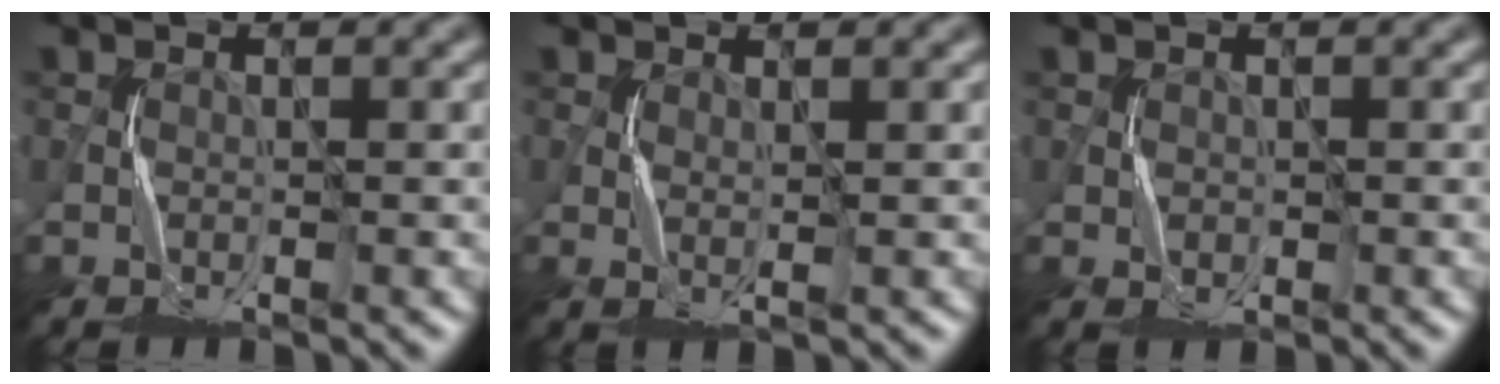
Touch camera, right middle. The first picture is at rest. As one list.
[{"total": 0.9, "force": [0.6, 0.1, 0.7], "torque": [-0.015, 0.000, 0.013]}, {"total": 0.6, "force": [0.1, 0.6, 0.2], "torque": [-0.002, -0.001, 0.008]}]